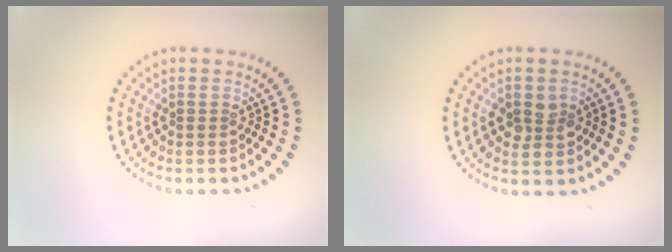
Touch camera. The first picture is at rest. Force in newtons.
{"total": 2.6, "press": 2.6, "slide": 0.2}